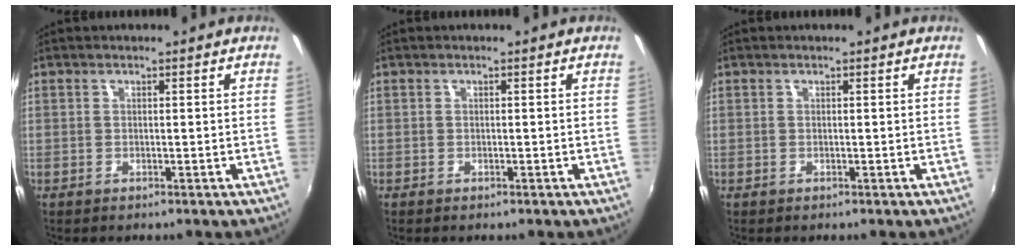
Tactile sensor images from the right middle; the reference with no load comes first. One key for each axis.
{"total": 0.0}
{"total": 0.0}